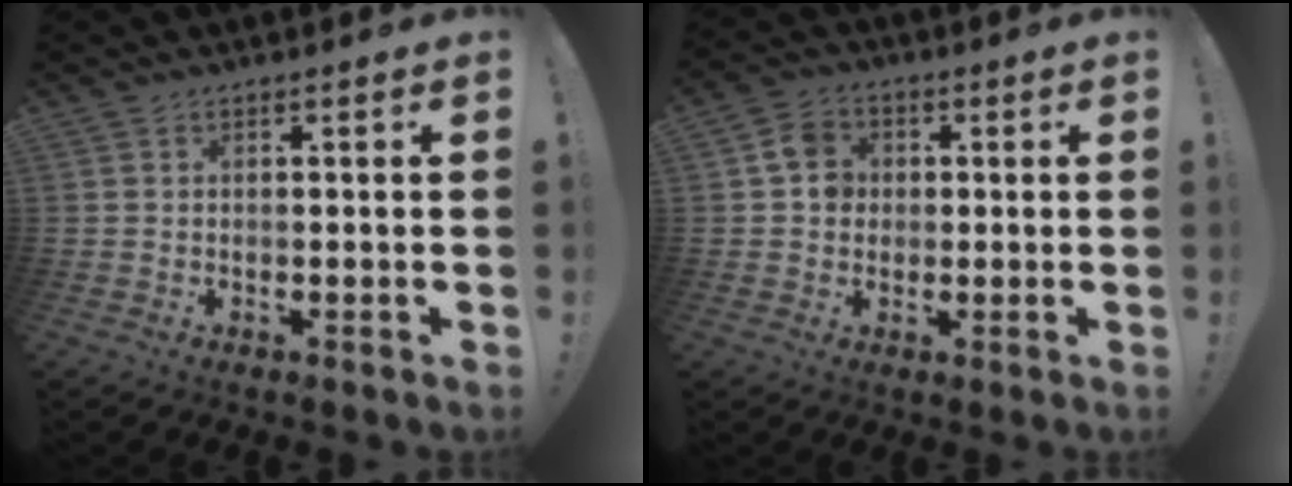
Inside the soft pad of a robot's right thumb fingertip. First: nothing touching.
{"total": 7.3, "force": [1.1, 6.5, 3.2], "torque": [-0.042, 0.015, 0.024]}